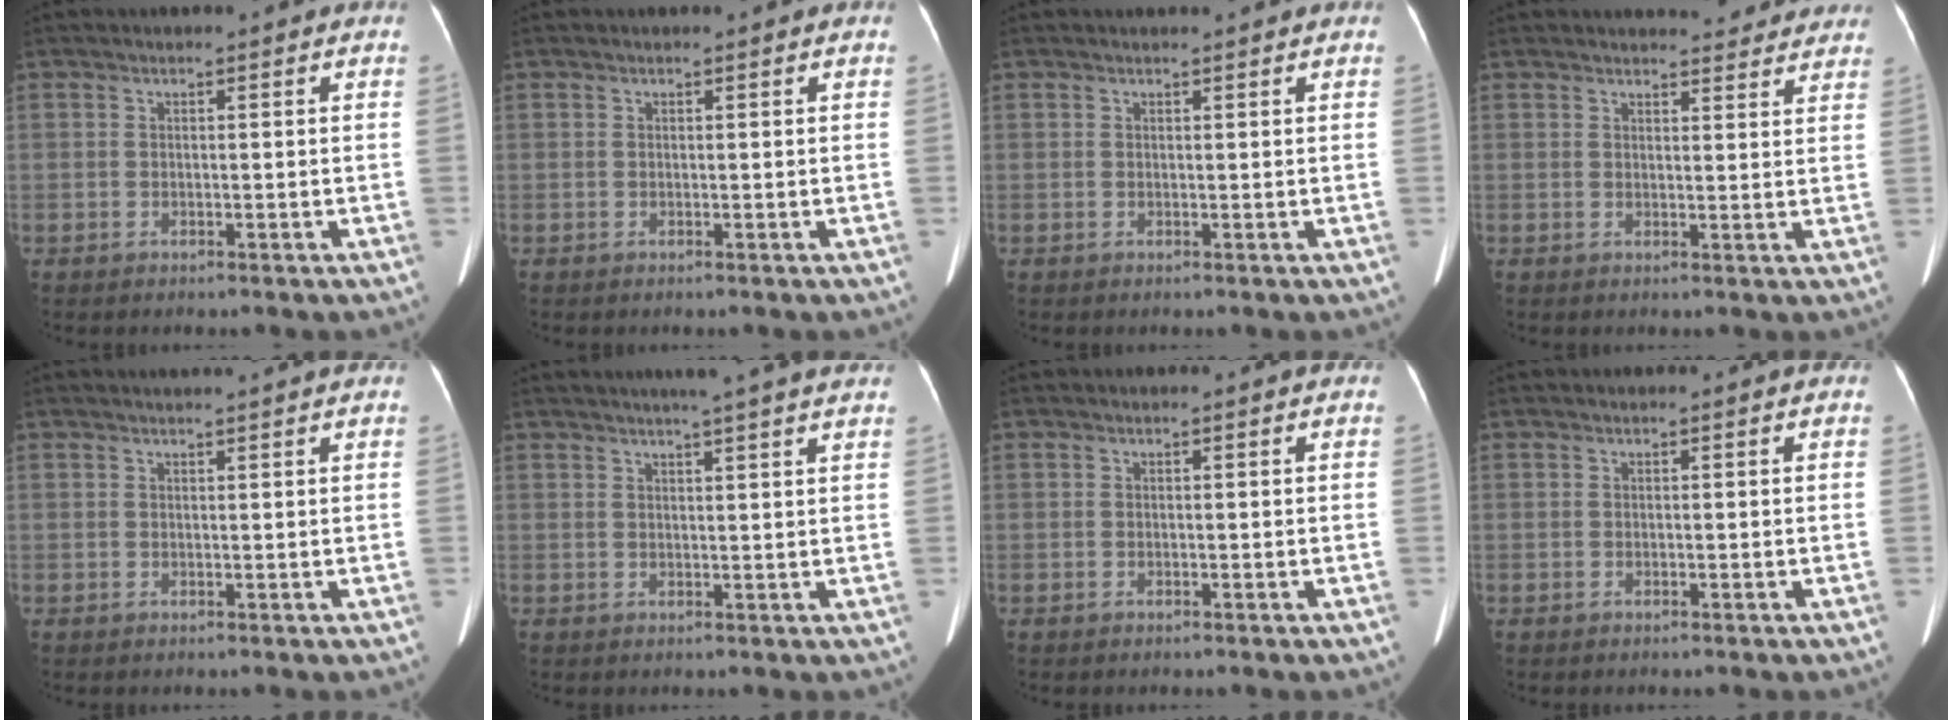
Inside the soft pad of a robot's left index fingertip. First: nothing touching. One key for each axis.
{"total": 0.0}
{"total": 1.5, "fx": 1.4, "fy": 0.1, "fz": 0.4, "tx": -0.006, "ty": 0.015, "tz": 0.022}
{"total": 9.1, "fx": 8.6, "fy": 2.3, "fz": 2.0, "tx": -0.004, "ty": 0.000, "tz": 0.082}
{"total": 3.1, "fx": 2.9, "fy": -0.4, "fz": 1.2, "tx": -0.013, "ty": 0.017, "tz": 0.038}
{"total": 9.4, "fx": 8.0, "fy": -0.4, "fz": 5.0, "tx": -0.070, "ty": 0.024, "tz": 0.086}
{"total": 0.0}
{"total": 0.0}